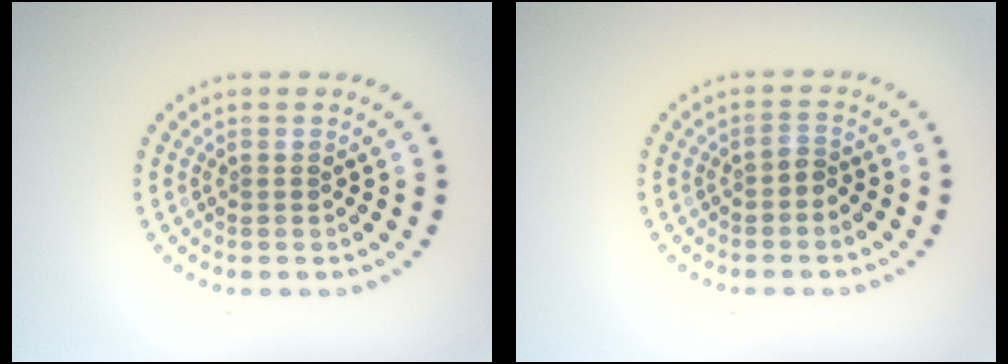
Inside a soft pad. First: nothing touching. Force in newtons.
{"total": 1.0, "press": 0.8, "slide": 0.6}